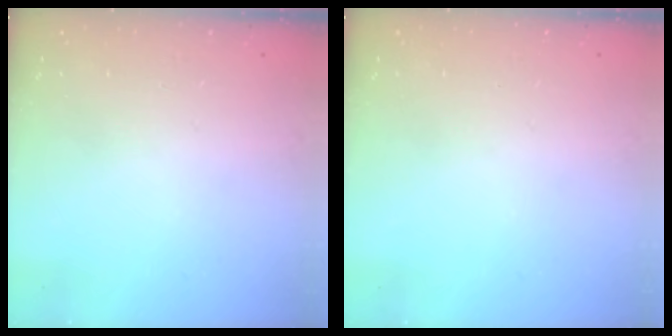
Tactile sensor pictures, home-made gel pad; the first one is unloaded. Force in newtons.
{"total": 0.0}